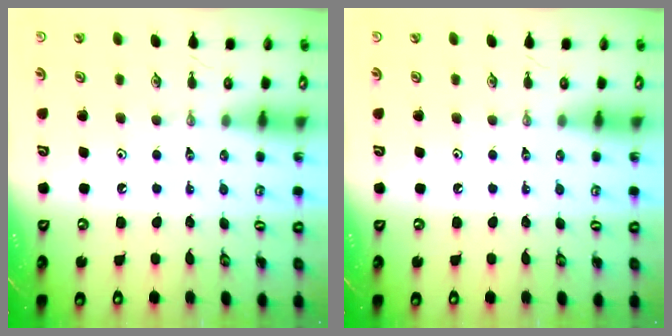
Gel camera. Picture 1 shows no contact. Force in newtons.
{"total": 0.0}